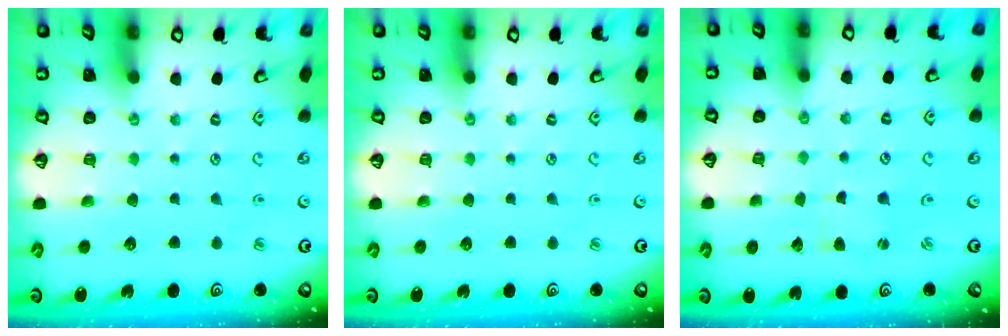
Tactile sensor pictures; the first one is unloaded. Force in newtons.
{"total": 0.0}
{"total": 1.0, "press": 0.9, "slide": 0.2}